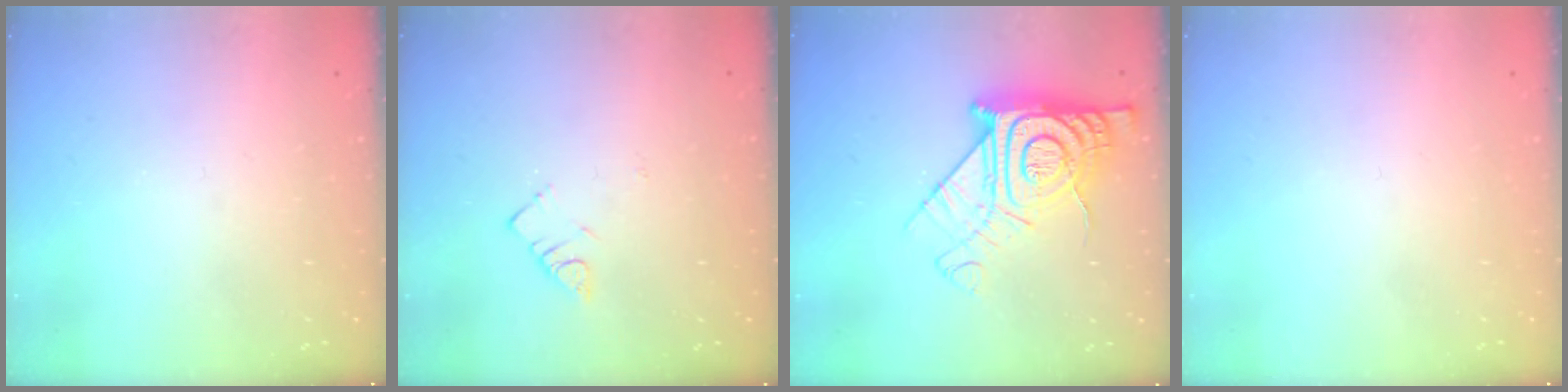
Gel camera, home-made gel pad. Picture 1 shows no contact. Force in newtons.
{"total": 3.5, "press": 3.4, "slide": 0.6}
{"total": 19.7, "press": 19.6, "slide": 1.6}
{"total": 1.7, "press": 1.7, "slide": 0.1}